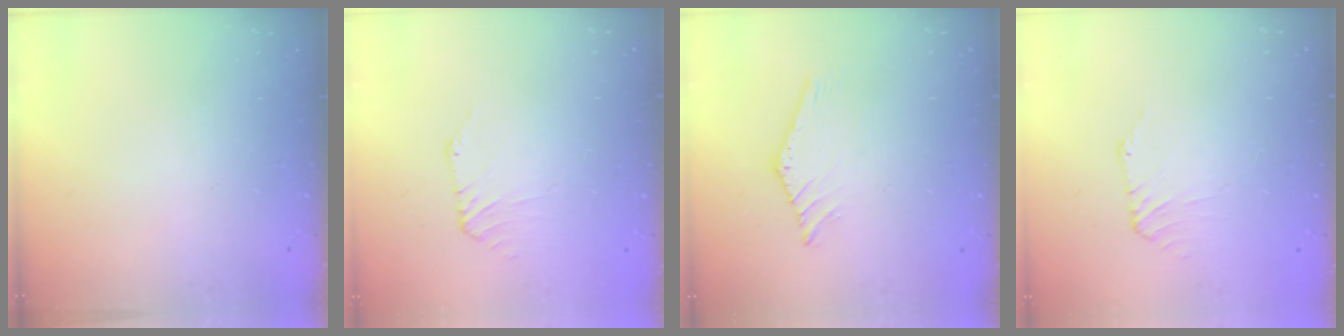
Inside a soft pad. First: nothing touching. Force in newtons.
{"total": 0.9, "press": 0.8, "slide": 0.4}
{"total": 0.9, "press": 0.9, "slide": 0.1}
{"total": 0.9, "press": 0.8, "slide": 0.4}